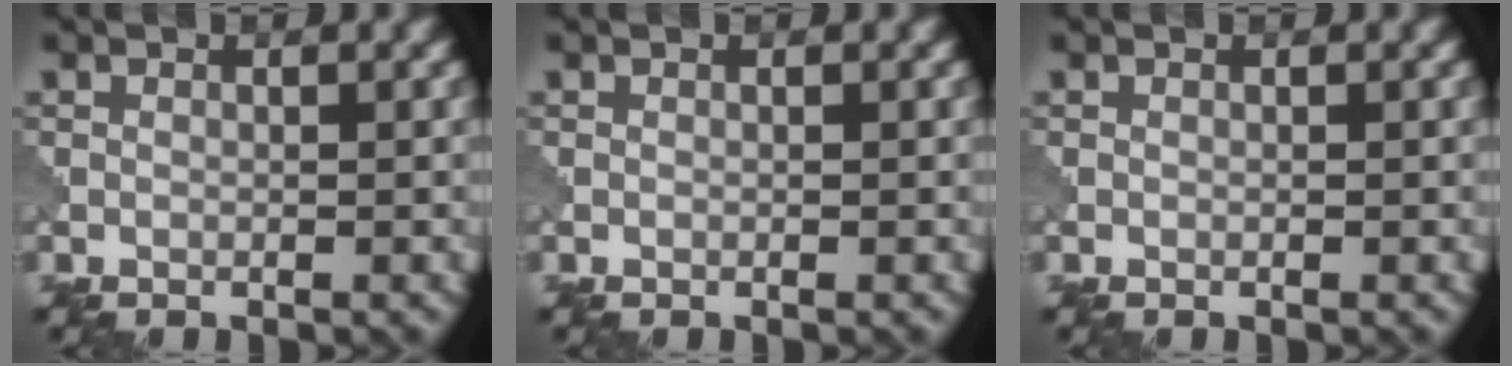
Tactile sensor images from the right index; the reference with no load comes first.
{"total": 0.0}
{"total": 0.0}